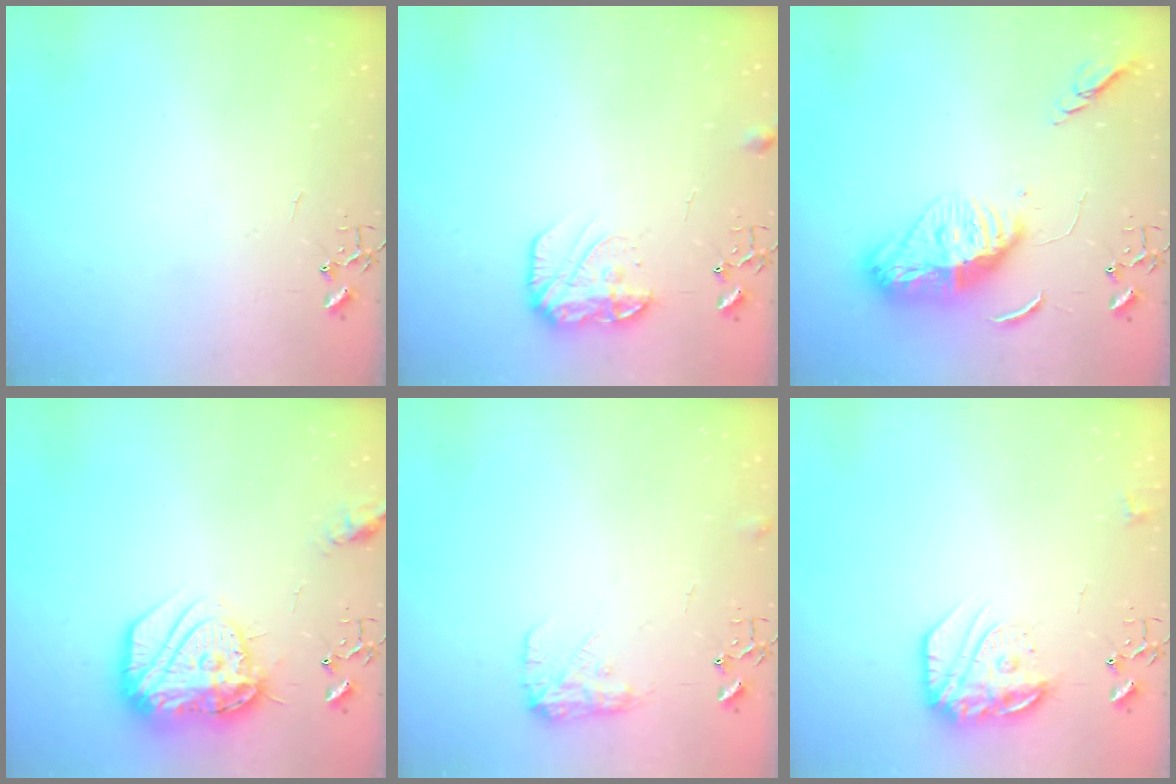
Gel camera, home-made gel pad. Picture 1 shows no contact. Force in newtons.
{"total": 11.5, "press": 11.4, "slide": 0.6}
{"total": 15.6, "press": 15.5, "slide": 1.6}
{"total": 19.3, "press": 19.2, "slide": 1.6}
{"total": 9.5, "press": 9.5, "slide": 0.3}
{"total": 15.4, "press": 15.3, "slide": 1.0}